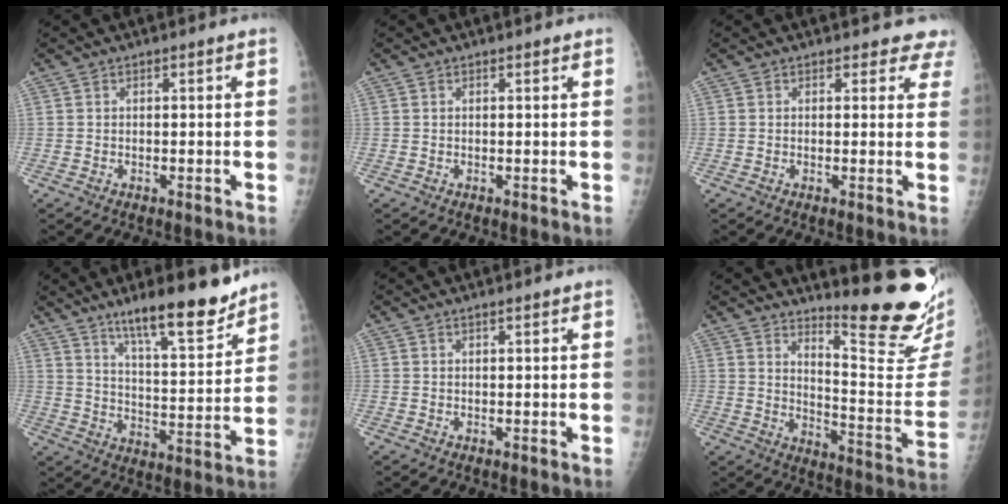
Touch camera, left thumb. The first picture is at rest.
{"total": 0.0}
{"total": 4.2, "force": [3.7, 2.1, 0.0], "torque": [0.041, -0.017, 0.015]}
{"total": 15.0, "force": [11.3, 3.1, 9.3], "torque": [-0.115, -0.077, 0.187]}
{"total": 0.5, "force": [0.4, 0.0, 0.4], "torque": [-0.001, -0.001, 0.009]}
{"total": 19.7, "force": [16.1, 2.4, 11.1], "torque": [-0.131, -0.180, 0.222]}